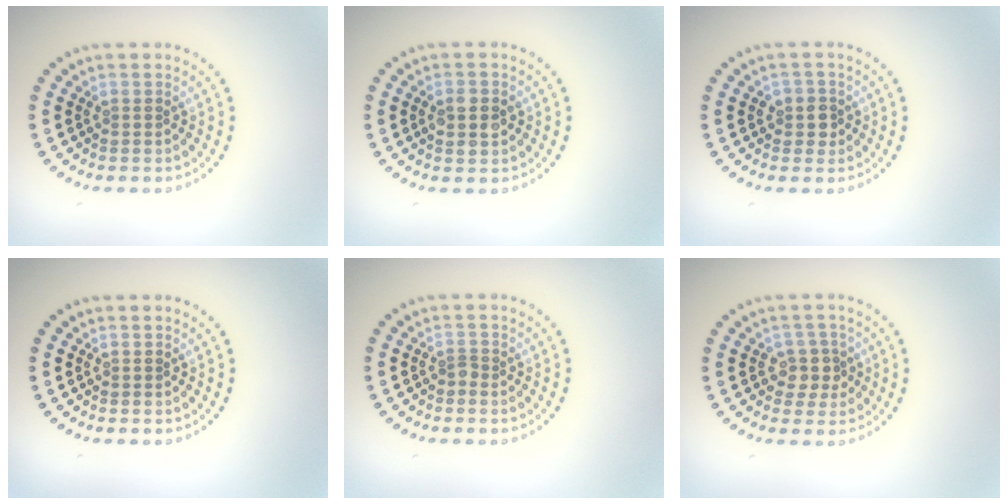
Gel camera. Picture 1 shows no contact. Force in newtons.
{"total": 2.8, "press": 2.8, "slide": 0.2}
{"total": 1.8, "press": 1.6, "slide": 0.9}
{"total": 0.0}
{"total": 0.8, "press": 0.6, "slide": 0.6}
{"total": 2.5, "press": 2.2, "slide": 1.1}